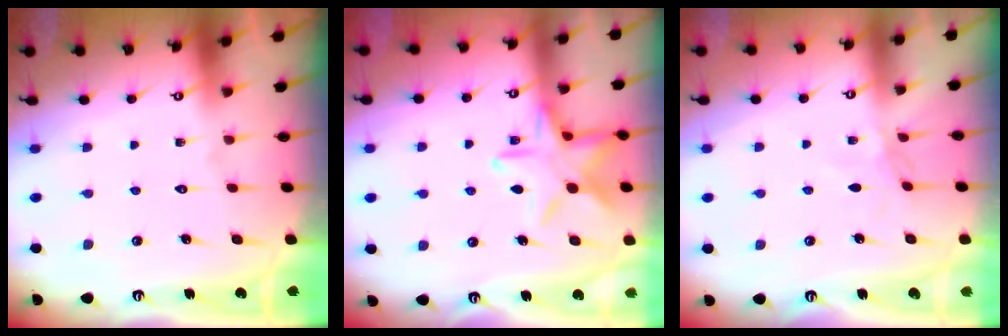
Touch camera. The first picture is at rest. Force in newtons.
{"total": 14.1, "press": 14.1, "slide": 0.9}
{"total": 2.2, "press": 2.2, "slide": 0.3}